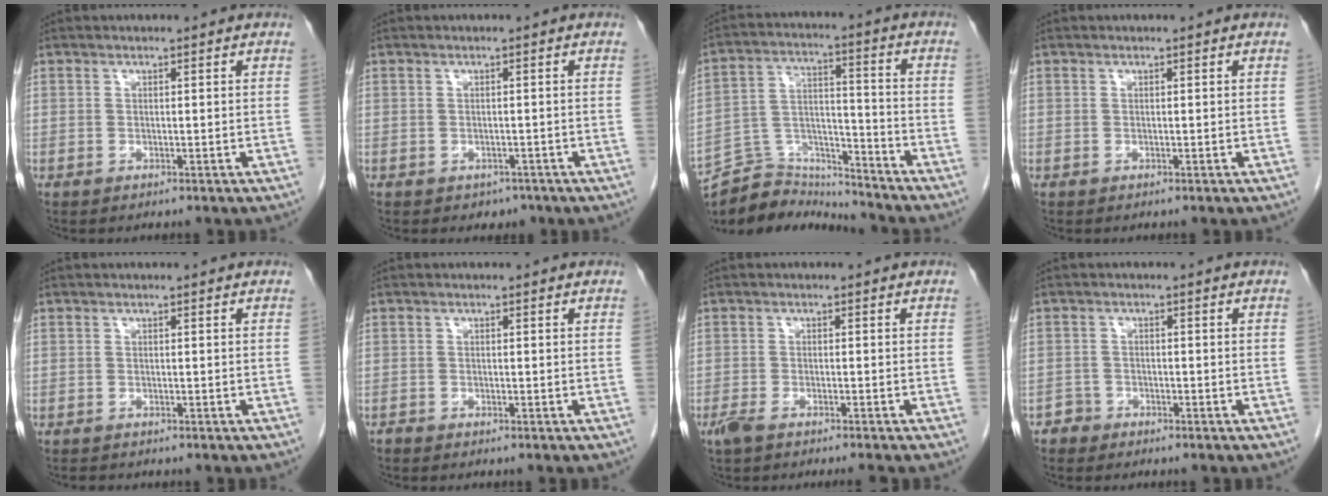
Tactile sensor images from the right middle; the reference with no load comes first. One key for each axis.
{"total": 1.7, "fx": -1.1, "fy": 1.2, "fz": 0.4, "tx": -0.004, "ty": 0.003, "tz": -0.009}
{"total": 12.2, "fx": -12.1, "fy": 1.6, "fz": 0.2, "tx": -0.004, "ty": 0.036, "tz": -0.216}
{"total": 0.0}
{"total": 0.8, "fx": -0.7, "fy": 0.3, "fz": 0.1, "tx": -0.009, "ty": -0.002, "tz": -0.012}
{"total": 0.6, "fx": -0.5, "fy": 0.1, "fz": 0.0, "tx": -0.007, "ty": -0.001, "tz": -0.013}
{"total": 4.3, "fx": -3.5, "fy": 0.4, "fz": 2.5, "tx": -0.037, "ty": -0.008, "tz": -0.057}
{"total": 1.7, "fx": -1.4, "fy": 1.0, "fz": -0.4, "tx": 0.004, "ty": 0.006, "tz": -0.028}